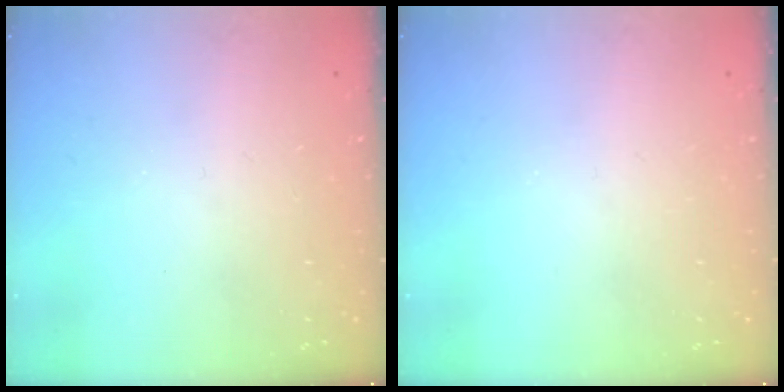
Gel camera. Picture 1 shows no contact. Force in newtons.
{"total": 0.0}